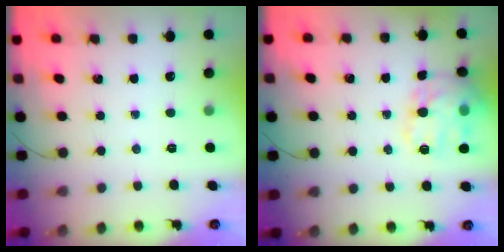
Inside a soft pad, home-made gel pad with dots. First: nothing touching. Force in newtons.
{"total": 16.8, "press": 16.7, "slide": 1.5}